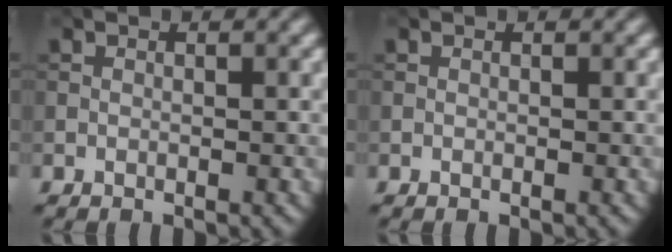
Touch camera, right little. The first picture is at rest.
{"total": 0.0}